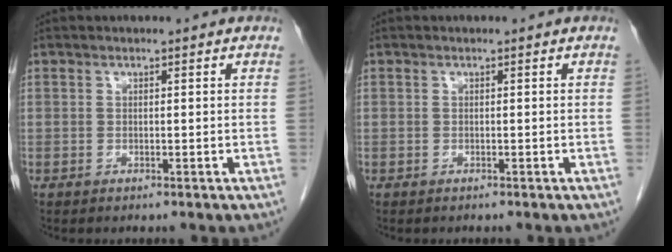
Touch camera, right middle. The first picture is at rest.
{"total": 0.0}